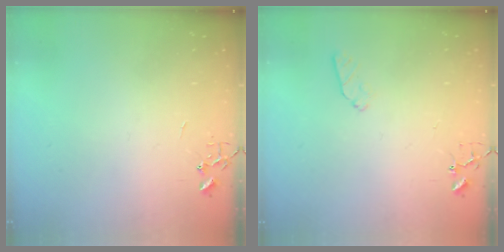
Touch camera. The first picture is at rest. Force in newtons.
{"total": 5.3, "press": 5.2, "slide": 0.7}